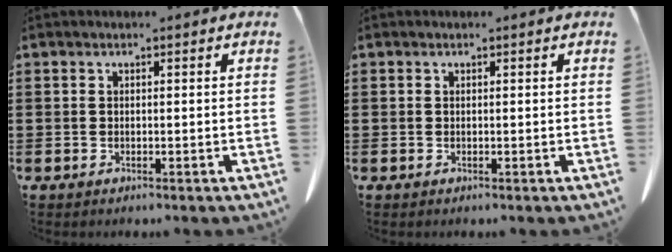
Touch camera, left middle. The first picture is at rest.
{"total": 0.0}